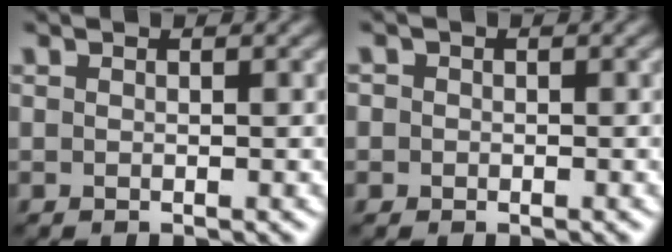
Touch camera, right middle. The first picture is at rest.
{"total": 1.1, "force": [0.0, 1.1, 0.2], "torque": [0.005, -0.003, -0.009]}